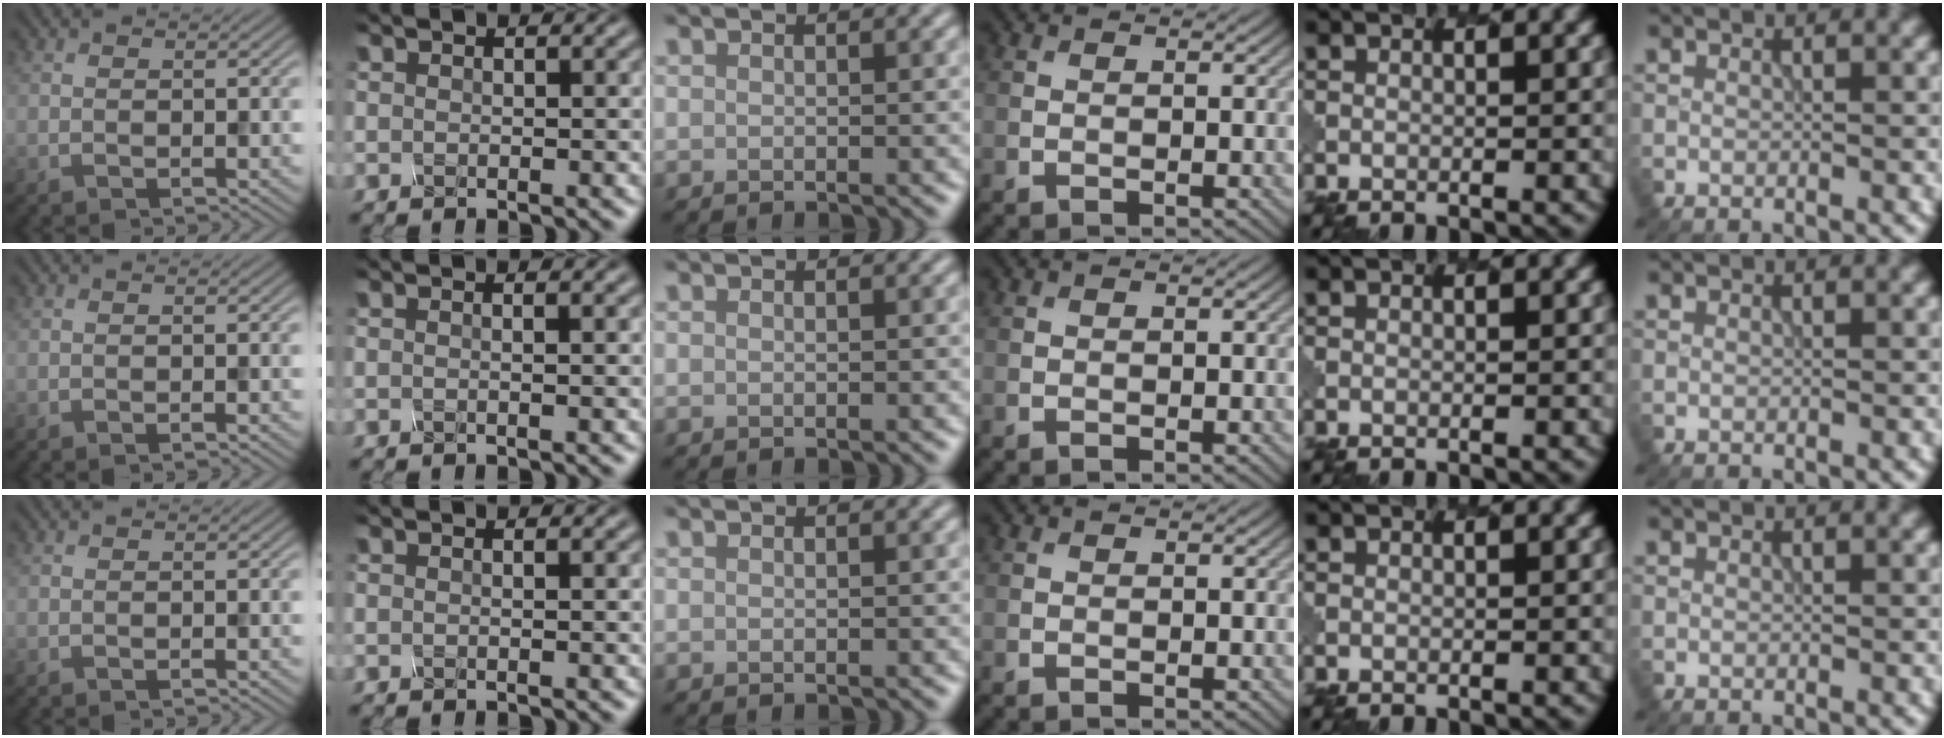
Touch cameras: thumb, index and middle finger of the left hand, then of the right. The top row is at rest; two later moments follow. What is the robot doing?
{"motion": "shake", "object": "salt shaker"}